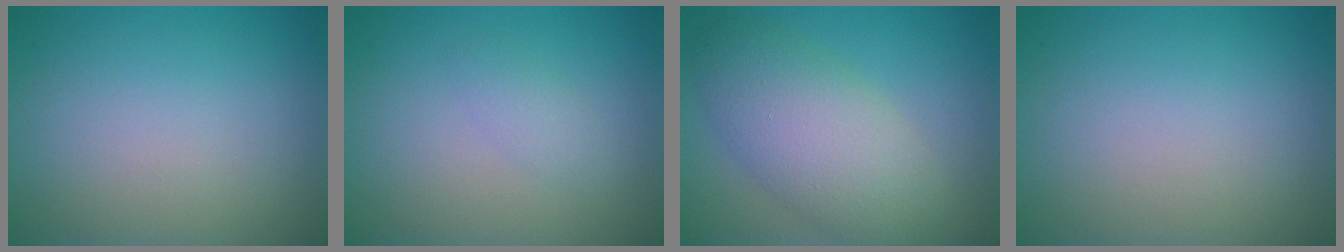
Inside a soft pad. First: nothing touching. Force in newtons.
{"total": 1.3, "press": 1.3, "slide": 0.0}
{"total": 7.0, "press": 7.0, "slide": 0.3}
{"total": 0.0}